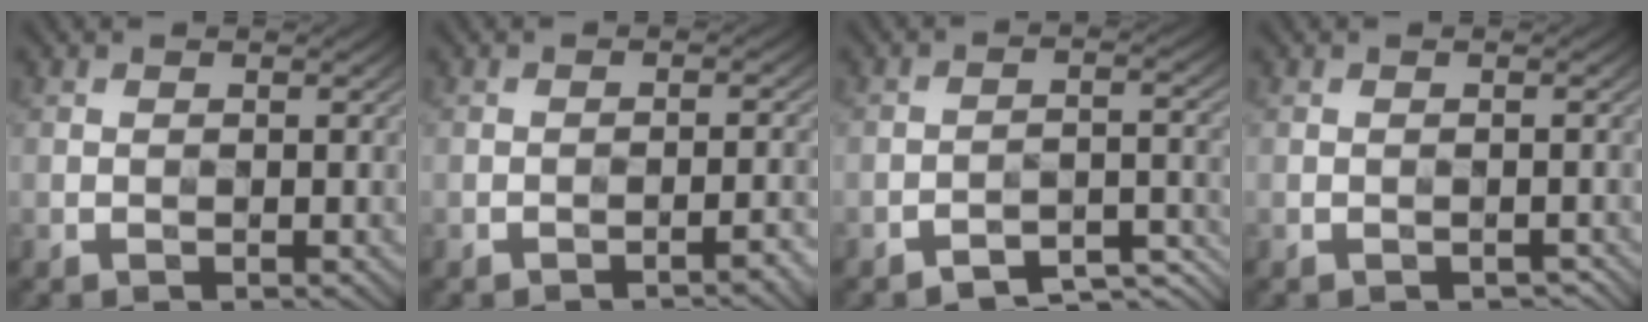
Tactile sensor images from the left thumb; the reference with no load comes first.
{"total": 2.2, "force": [-1.7, 0.3, 1.4], "torque": [-0.017, 0.012, -0.027]}
{"total": 5.0, "force": [-4.2, 1.2, 2.5], "torque": [-0.036, 0.004, -0.064]}
{"total": 0.9, "force": [-0.7, 0.5, 0.4], "torque": [-0.006, -0.004, -0.010]}